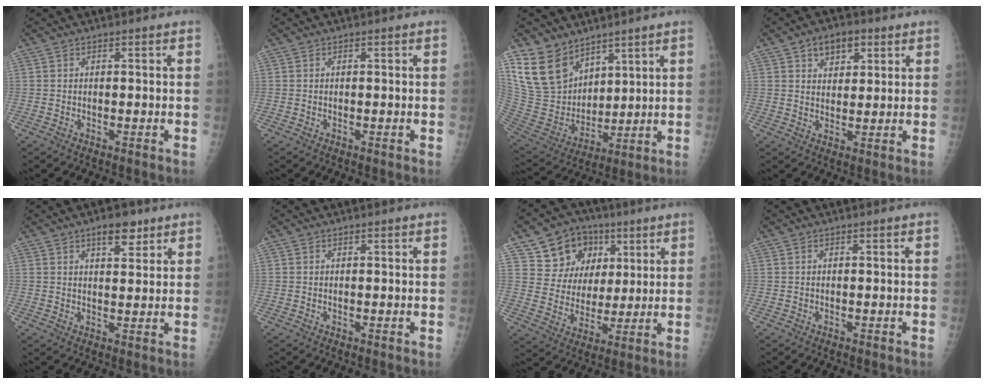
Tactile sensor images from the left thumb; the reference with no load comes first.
{"total": 0.0}
{"total": 14.4, "force": [10.0, 9.0, 5.1], "torque": [-0.070, -0.057, 0.220]}
{"total": 6.7, "force": [3.5, 4.3, 3.8], "torque": [-0.027, -0.013, 0.050]}
{"total": 5.4, "force": [3.4, 2.4, 3.4], "torque": [-0.034, -0.018, 0.049]}
{"total": 0.0}
{"total": 14.3, "force": [6.8, 11.4, 5.1], "torque": [-0.049, -0.012, 0.120]}
{"total": 0.0}